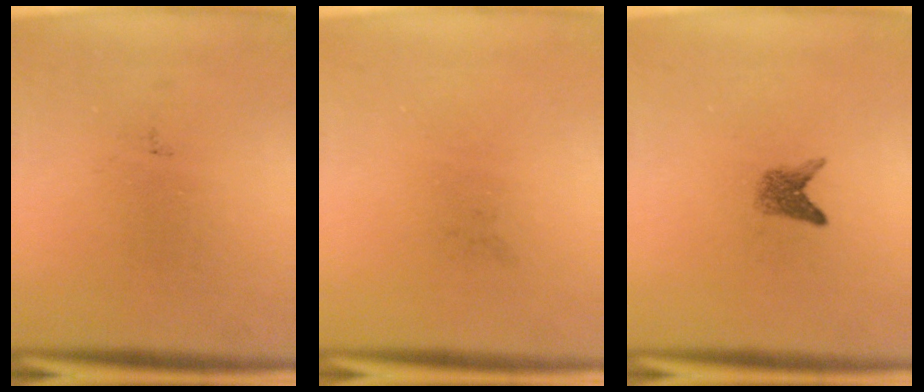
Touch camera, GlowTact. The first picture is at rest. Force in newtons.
{"total": 0.0}
{"total": 1.8}